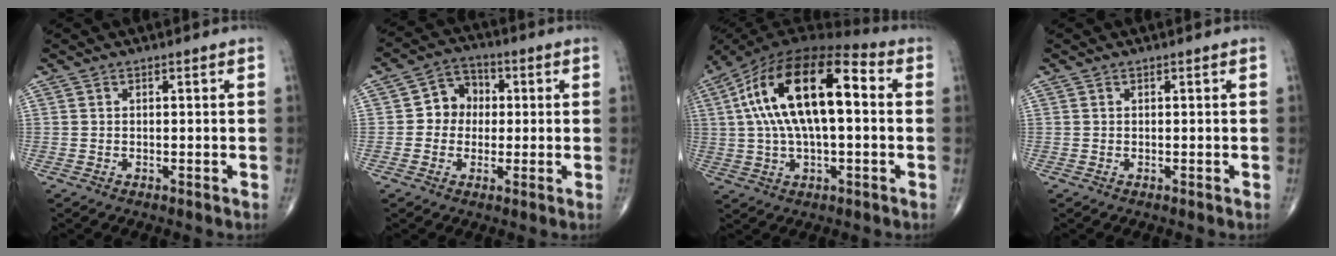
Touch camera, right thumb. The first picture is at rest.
{"total": 6.8, "force": [0.2, 6.0, 3.2], "torque": [-0.018, 0.018, -0.010]}
{"total": 20.7, "force": [2.8, 9.3, 18.3], "torque": [-0.333, 0.039, 0.037]}
{"total": 0.0}